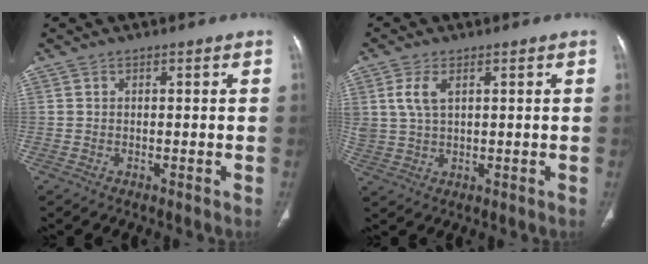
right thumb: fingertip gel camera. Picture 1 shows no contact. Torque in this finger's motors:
{"motor_torque": [-0.20, -0.21, 0.64, 0.47, 0.06]}